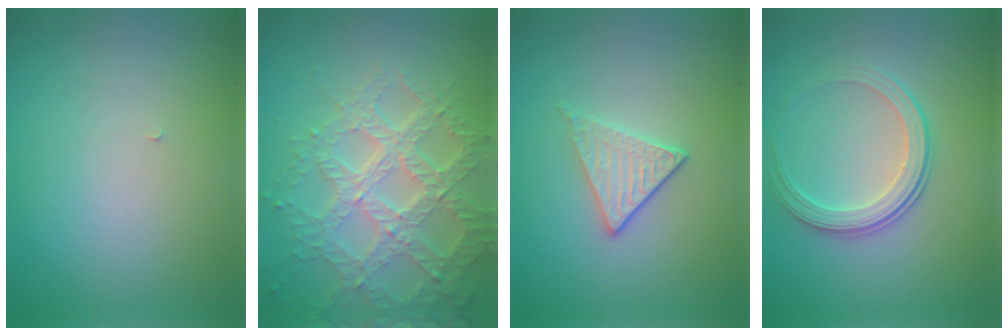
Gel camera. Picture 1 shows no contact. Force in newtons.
{"total": 7.2, "press": 5.3, "slide": 4.9}
{"total": 2.0, "press": 1.7, "slide": 1.0}
{"total": 2.8, "press": 2.2, "slide": 1.8}